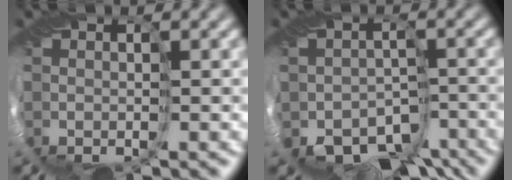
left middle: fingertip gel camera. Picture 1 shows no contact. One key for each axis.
{"total": 6.1, "fx": -4.6, "fy": 3.6, "fz": 1.8, "tx": -0.026, "ty": -0.030, "tz": -0.068}